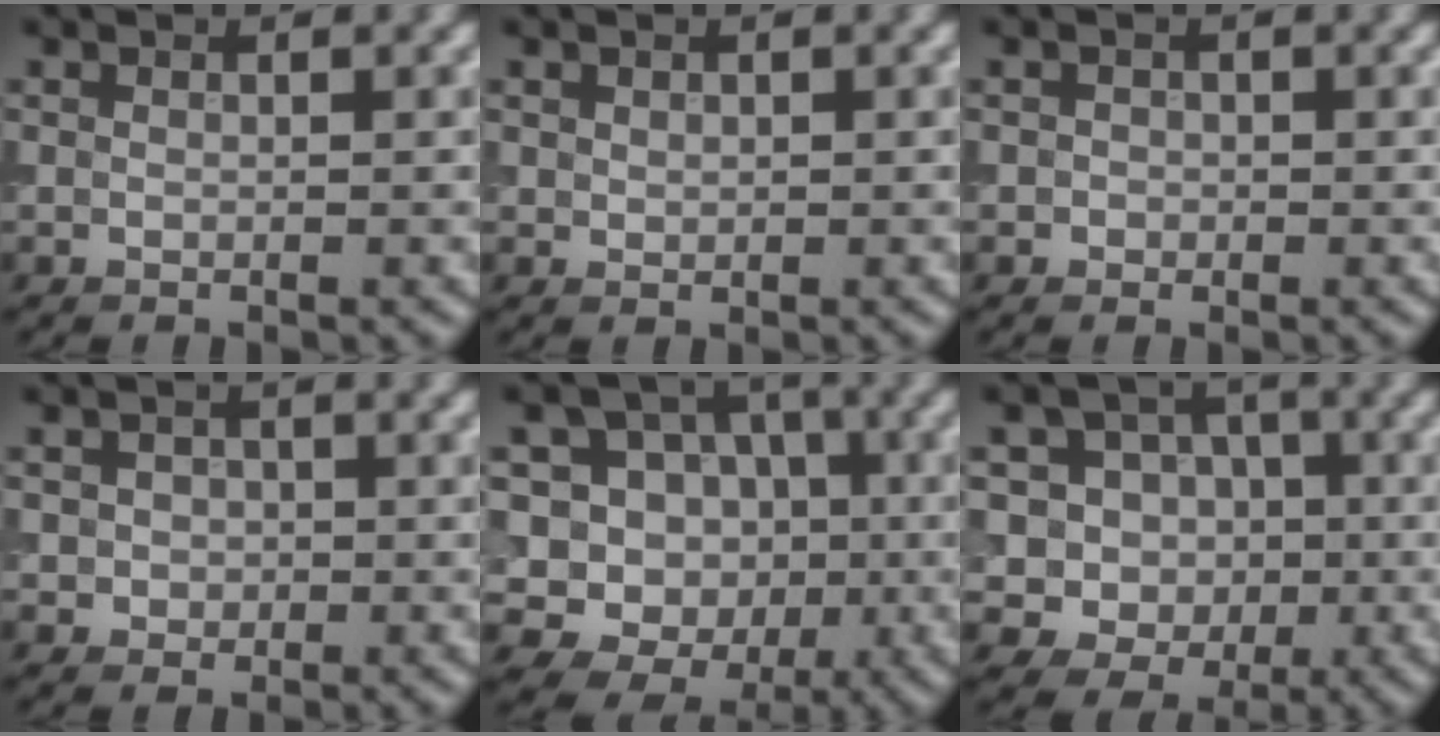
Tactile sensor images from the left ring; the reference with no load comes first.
{"total": 0.6, "force": [0.3, 0.5, 0.2], "torque": [-0.001, -0.003, 0.008]}
{"total": 0.7, "force": [-0.1, 0.7, 0.1], "torque": [0.005, -0.004, -0.004]}
{"total": 1.8, "force": [0.0, 1.7, 0.7], "torque": [0.003, -0.004, -0.003]}
{"total": 13.8, "force": [-0.4, 13.1, 4.4], "torque": [-0.124, 0.043, -0.016]}
{"total": 9.0, "force": [1.3, 8.4, 3.0], "torque": [-0.067, 0.036, -0.004]}